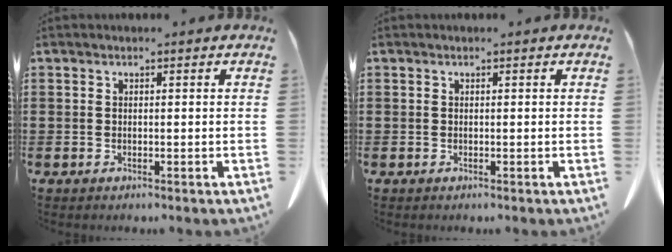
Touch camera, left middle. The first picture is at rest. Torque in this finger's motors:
{"motor_torque": [0.14, -0.15, 0.04, 0.02]}